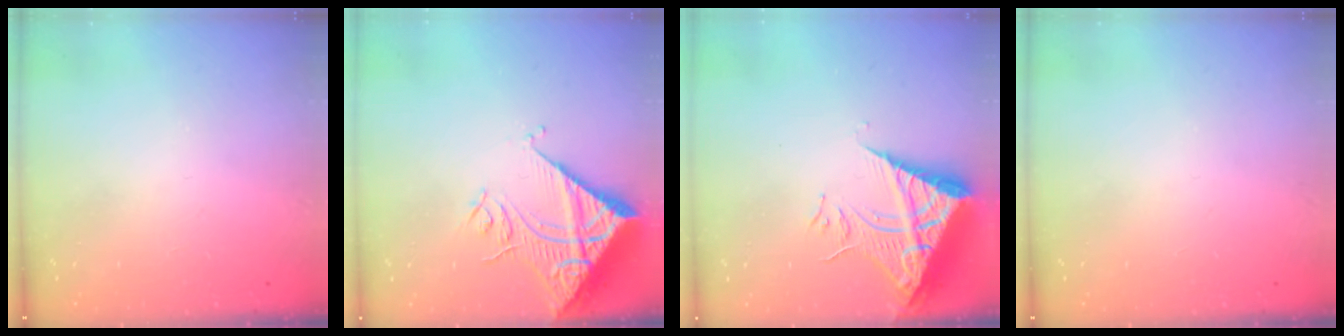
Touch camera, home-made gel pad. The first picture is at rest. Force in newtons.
{"total": 13.5, "press": 13.4, "slide": 1.7}
{"total": 10.3, "press": 10.2, "slide": 1.1}
{"total": 0.0}